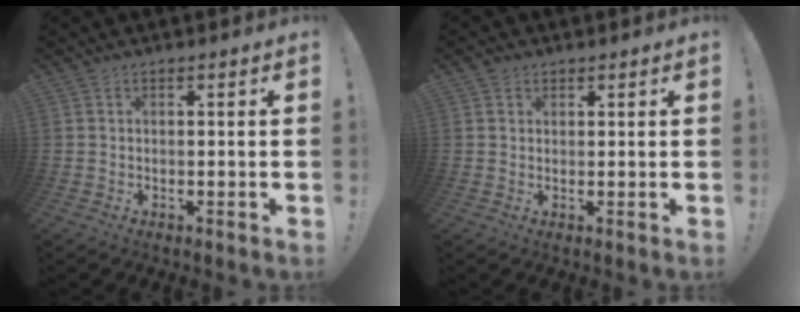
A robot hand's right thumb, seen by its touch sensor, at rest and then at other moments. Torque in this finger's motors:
{"motor_torque": [-0.03, 0.05, 0.34, 0.28, 0.01]}